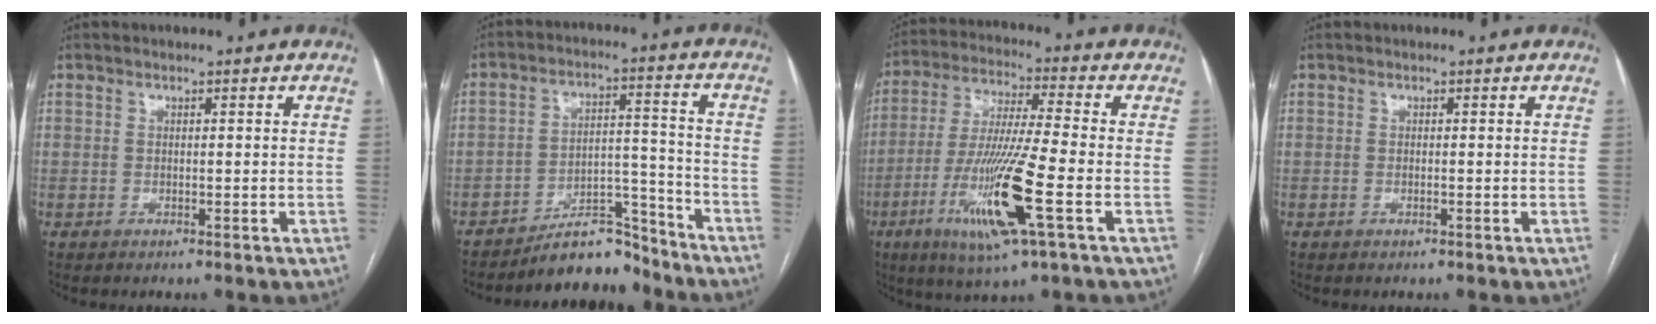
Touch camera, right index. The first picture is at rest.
{"total": 8.6, "force": [-8.0, 2.6, 1.7], "torque": [-0.010, 0.049, -0.132]}
{"total": 15.6, "force": [-5.5, 0.2, 14.6], "torque": [-0.297, -0.024, -0.102]}
{"total": 0.0}